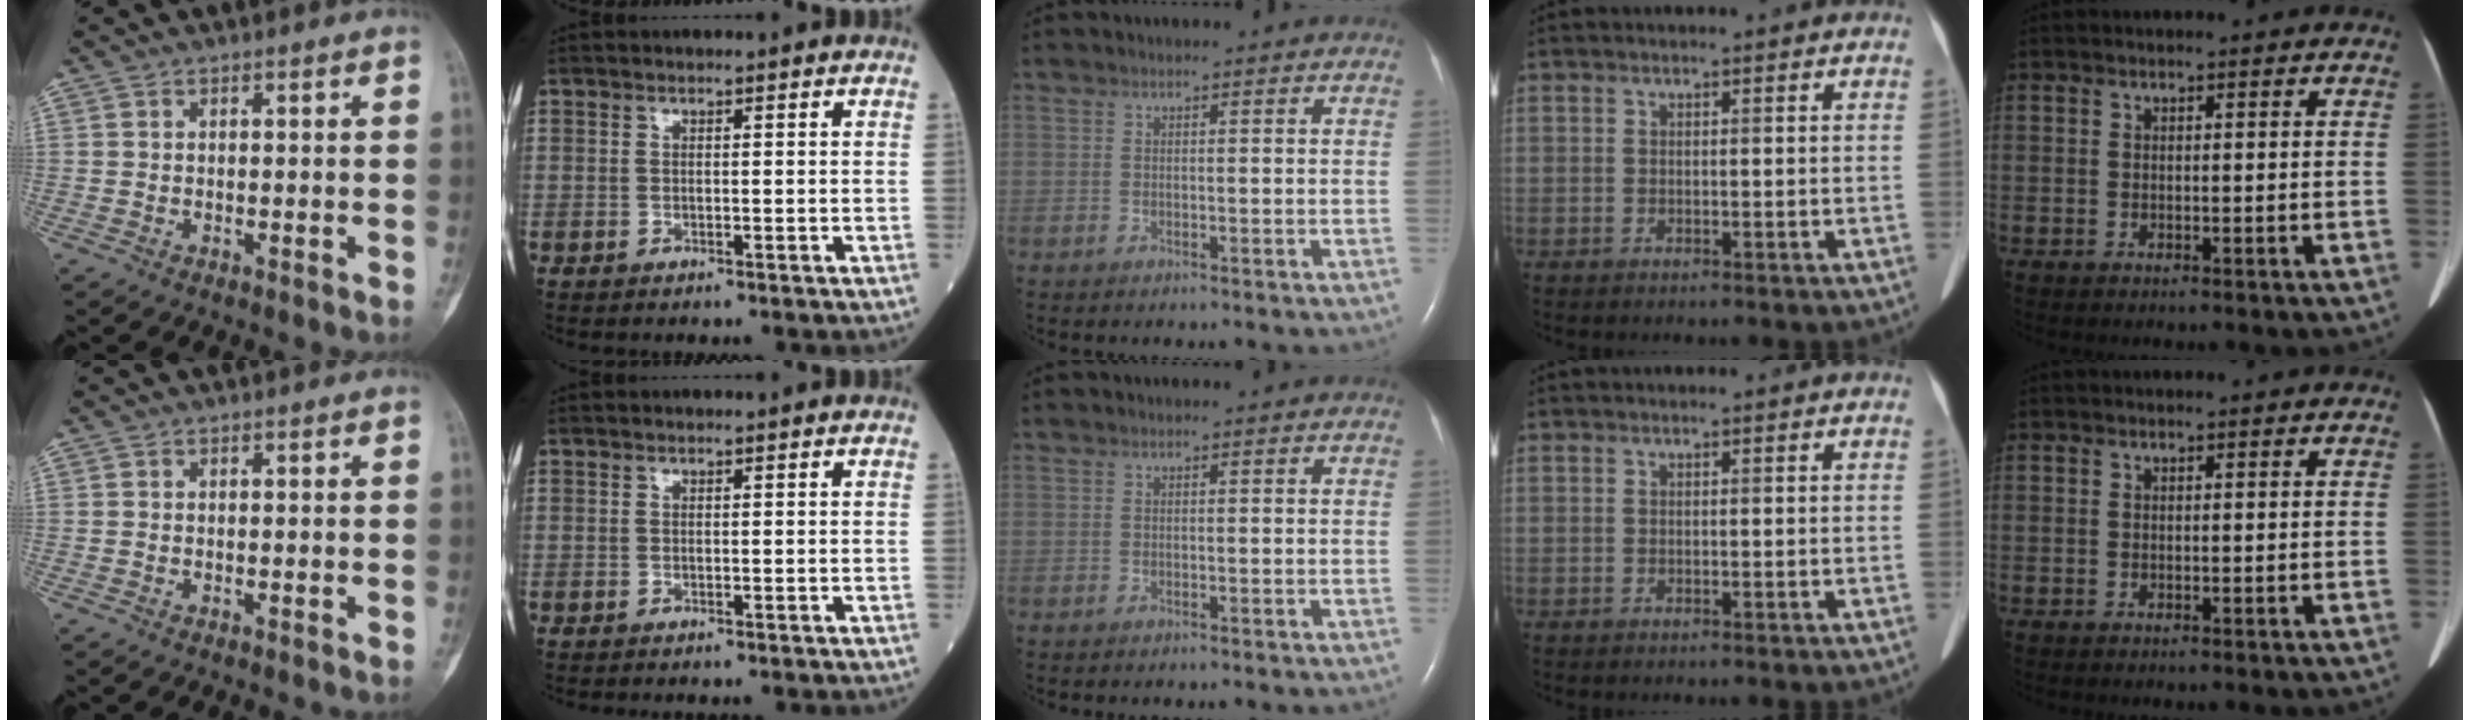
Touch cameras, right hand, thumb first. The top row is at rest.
{}